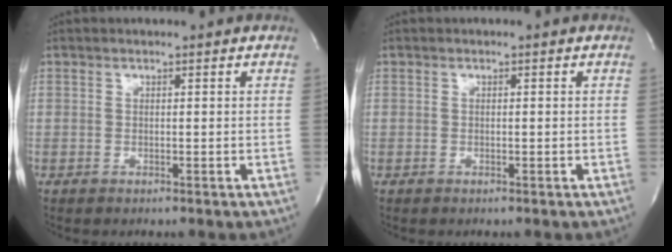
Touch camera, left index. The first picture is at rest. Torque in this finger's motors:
{"motor_torque": [0.00, 0.00, 0.00, 0.00]}